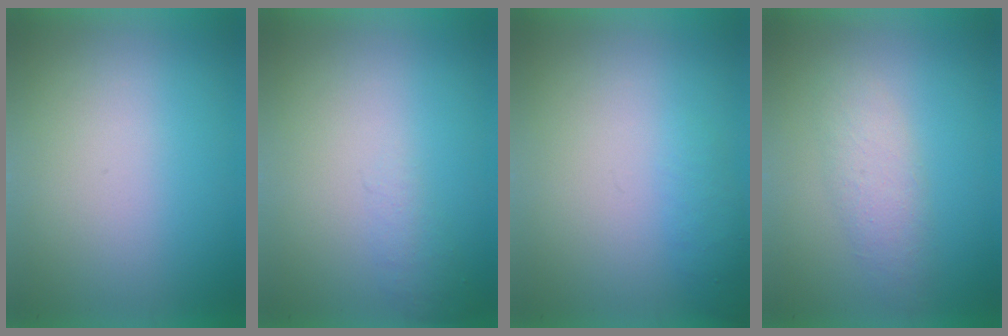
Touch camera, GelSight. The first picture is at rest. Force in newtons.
{"total": 1.1}
{"total": 1.4}
{"total": 1.8}